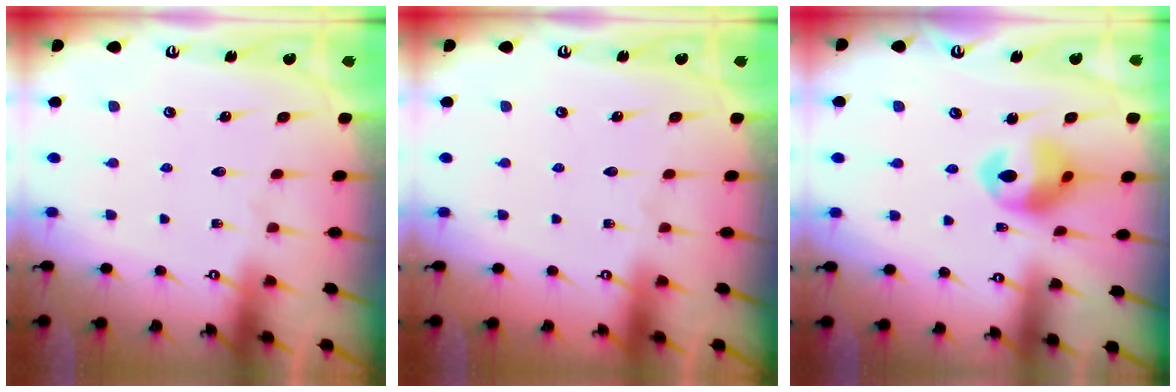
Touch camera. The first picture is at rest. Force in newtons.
{"total": 0.0}
{"total": 12.5, "press": 12.4, "slide": 1.5}